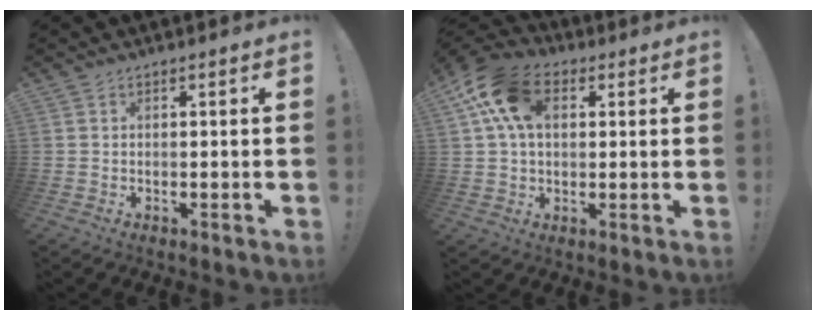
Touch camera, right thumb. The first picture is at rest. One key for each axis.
{"total": 15.5, "fx": 5.1, "fy": 10.5, "fz": 10.1, "tx": -0.186, "ty": -0.003, "tz": 0.099}